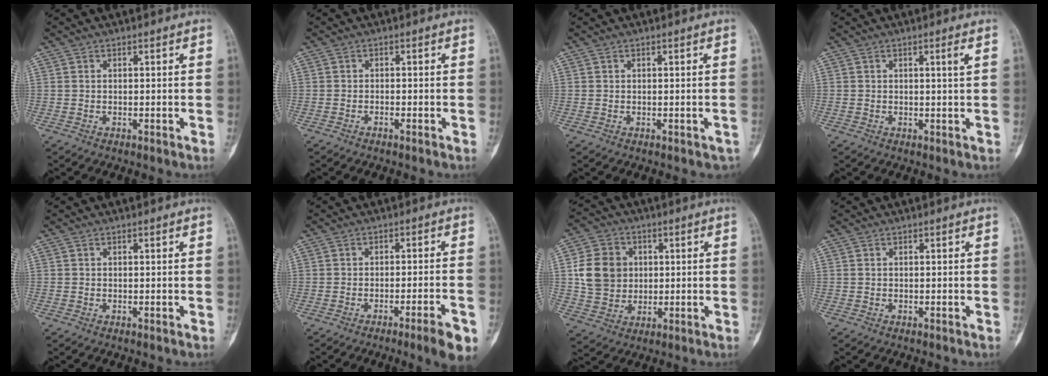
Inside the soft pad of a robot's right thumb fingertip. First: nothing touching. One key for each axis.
{"total": 0.7, "fx": -0.6, "fy": 0.1, "fz": 0.3, "tx": -0.006, "ty": 0.006, "tz": -0.011}
{"total": 0.6, "fx": -0.2, "fy": 0.5, "fz": 0.3, "tx": 0.005, "ty": 0.002, "tz": 0.000}
{"total": 1.6, "fx": 0.5, "fy": -0.3, "fz": 1.5, "tx": -0.021, "ty": -0.004, "tz": 0.008}
{"total": 0.0}
{"total": 6.8, "fx": -4.0, "fy": 0.4, "fz": 5.6, "tx": -0.072, "ty": 0.010, "tz": -0.054}
{"total": 10.9, "fx": 1.3, "fy": 9.5, "fz": 5.2, "tx": -0.070, "ty": 0.004, "tz": 0.027}
{"total": 0.0}